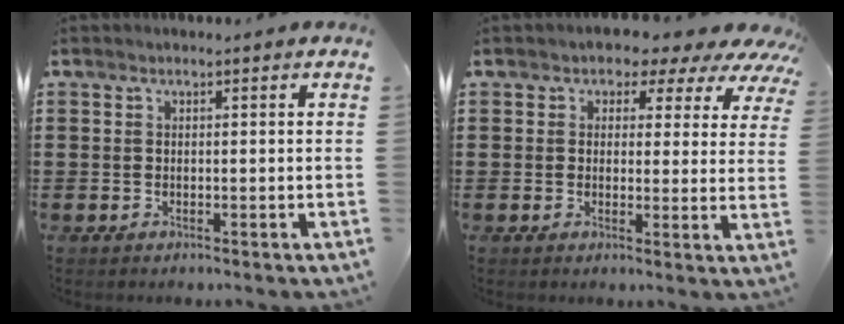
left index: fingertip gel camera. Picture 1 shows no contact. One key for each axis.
{"total": 3.4, "fx": 2.4, "fy": 2.1, "fz": 0.9, "tx": -0.023, "ty": -0.015, "tz": 0.035}